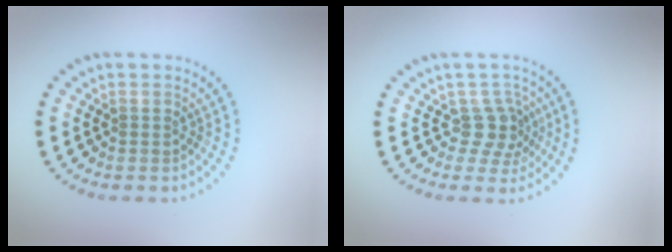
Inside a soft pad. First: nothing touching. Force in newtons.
{"total": 2.7, "press": 2.0, "slide": 1.8}